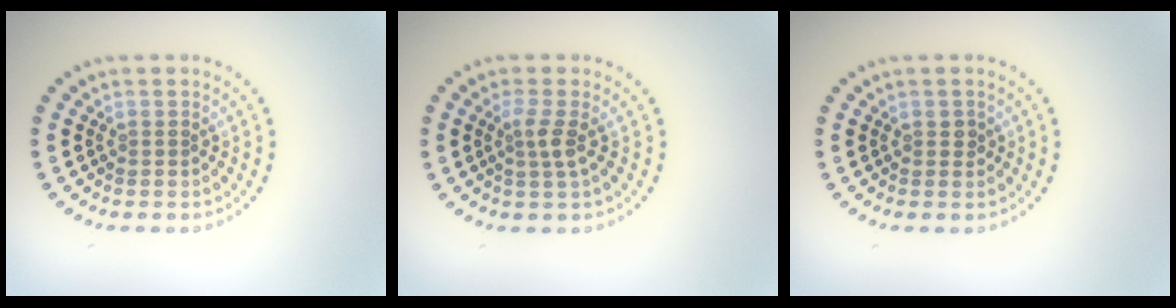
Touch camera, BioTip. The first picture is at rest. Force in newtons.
{"total": 1.8, "press": 1.3, "slide": 1.2}
{"total": 0.8, "press": 0.8, "slide": 0.2}